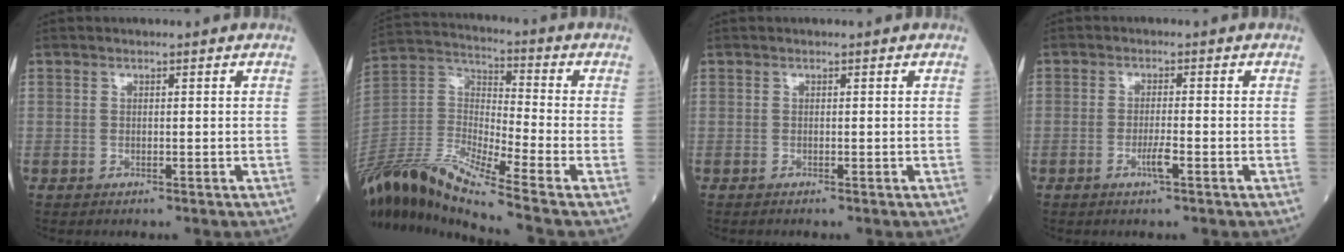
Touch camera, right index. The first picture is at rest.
{"total": 18.9, "force": [-15.3, -0.8, 11.0], "torque": [-0.238, -0.013, -0.296]}
{"total": 1.9, "force": [-1.5, -0.2, 1.2], "torque": [-0.006, 0.006, -0.005]}
{"total": 2.4, "force": [-1.1, 0.0, 2.1], "torque": [-0.046, -0.002, -0.019]}